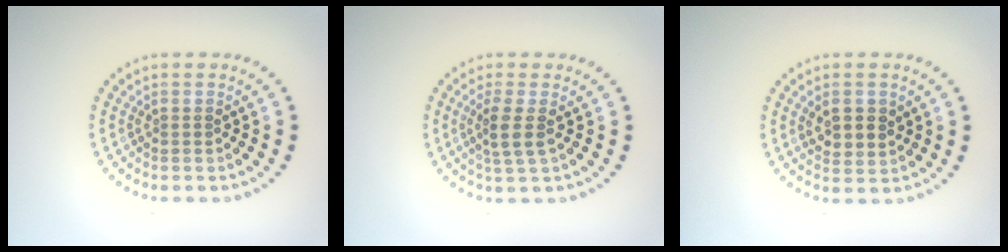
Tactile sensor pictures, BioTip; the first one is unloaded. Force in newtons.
{"total": 2.3, "press": 1.9, "slide": 1.4}
{"total": 2.8, "press": 2.6, "slide": 0.8}